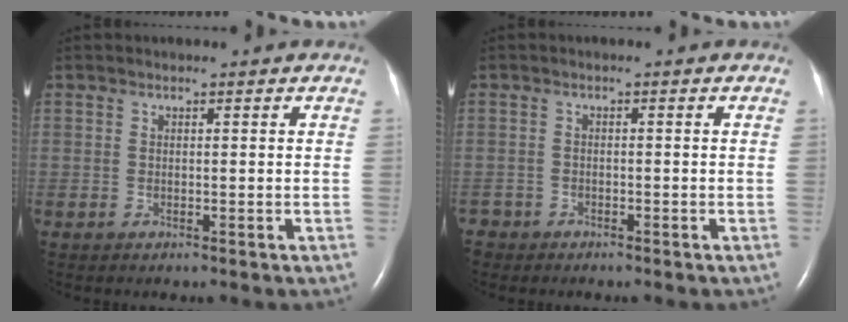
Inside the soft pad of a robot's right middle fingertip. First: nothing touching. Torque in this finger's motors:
{"motor_torque": [0.04, -0.09, -0.02, -0.06]}